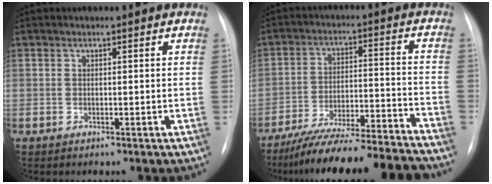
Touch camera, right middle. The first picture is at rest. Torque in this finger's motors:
{"motor_torque": [1.07, -1.07, 0.65, 0.21]}